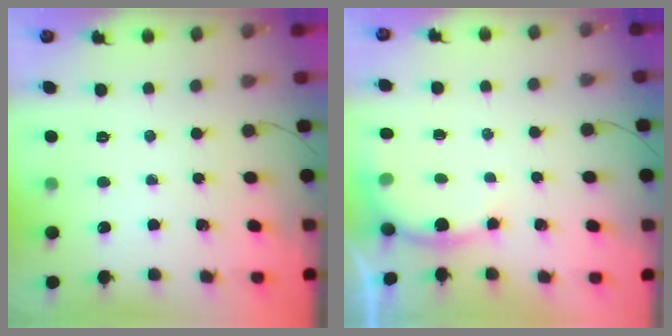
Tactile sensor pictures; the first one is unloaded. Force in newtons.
{"total": 4.9, "press": 4.9, "slide": 0.3}